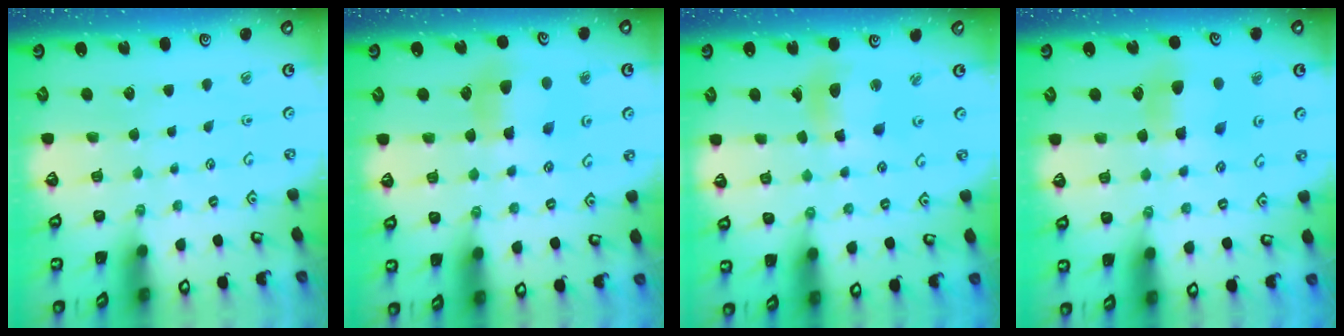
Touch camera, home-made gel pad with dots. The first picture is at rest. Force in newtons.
{"total": 6.4, "press": 6.3, "slide": 0.9}
{"total": 11.0, "press": 10.8, "slide": 1.9}
{"total": 7.1, "press": 7.1, "slide": 0.7}